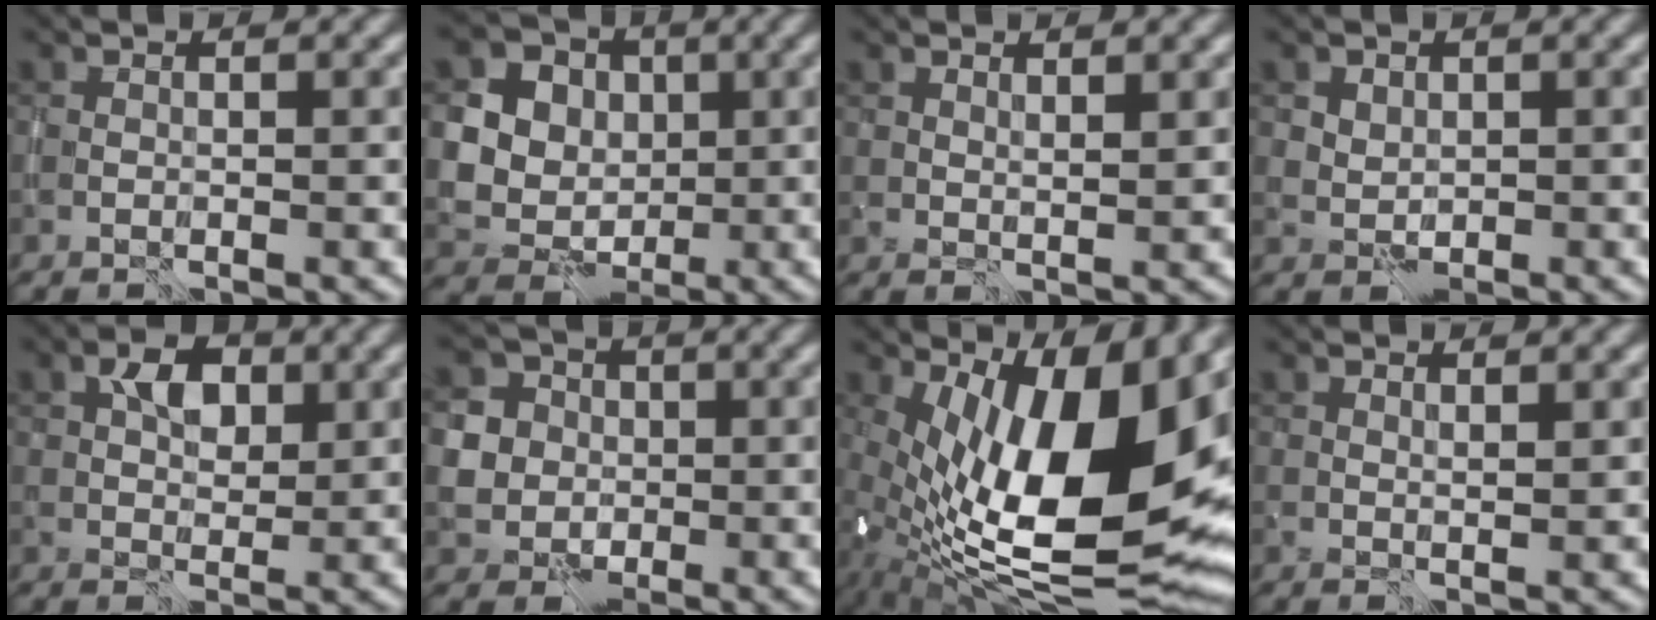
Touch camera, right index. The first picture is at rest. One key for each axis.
{"total": 11.8, "fx": 2.9, "fy": 10.4, "fz": 4.6, "tx": -0.117, "ty": 0.023, "tz": 0.049}
{"total": 1.5, "fx": 1.3, "fy": 0.3, "fz": 0.6, "tx": -0.008, "ty": -0.004, "tz": 0.026}
{"total": 1.3, "fx": 0.7, "fy": 1.1, "fz": 0.1, "tx": -0.002, "ty": 0.001, "tz": 0.015}
{"total": 3.5, "fx": 1.2, "fy": 2.3, "fz": 2.3, "tx": -0.037, "ty": 0.004, "tz": 0.019}
{"total": 5.1, "fx": 0.3, "fy": 4.9, "fz": 1.5, "tx": -0.034, "ty": 0.020, "tz": -0.006}
{"total": 16.0, "fx": 2.8, "fy": 7.1, "fz": 14.1, "tx": -0.232, "ty": 0.005, "tz": 0.050}
{"total": 1.2, "fx": 1.1, "fy": 0.2, "fz": 0.5, "tx": -0.006, "ty": -0.004, "tz": 0.021}